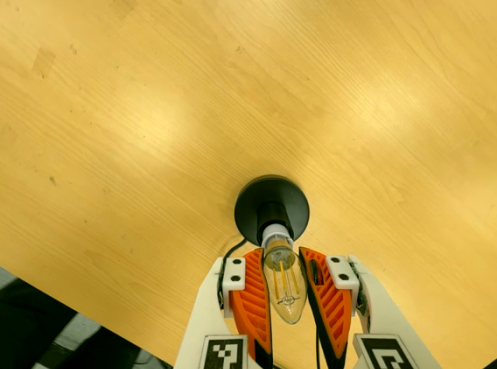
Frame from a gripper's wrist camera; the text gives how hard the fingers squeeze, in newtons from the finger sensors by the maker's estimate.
{"total": 16.9, "left": 16.3, "right": 17.5}